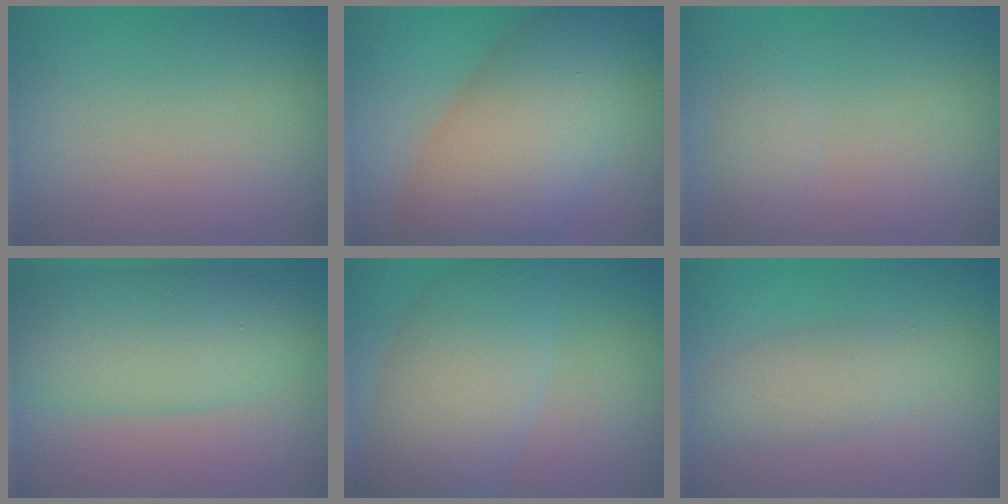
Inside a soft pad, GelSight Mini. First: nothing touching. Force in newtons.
{"total": 10.6, "press": 10.6, "slide": 0.5}
{"total": 1.4, "press": 1.4, "slide": 0.1}
{"total": 7.8, "press": 7.8, "slide": 0.1}
{"total": 7.6, "press": 7.6, "slide": 0.1}
{"total": 2.8, "press": 2.8, "slide": 0.1}